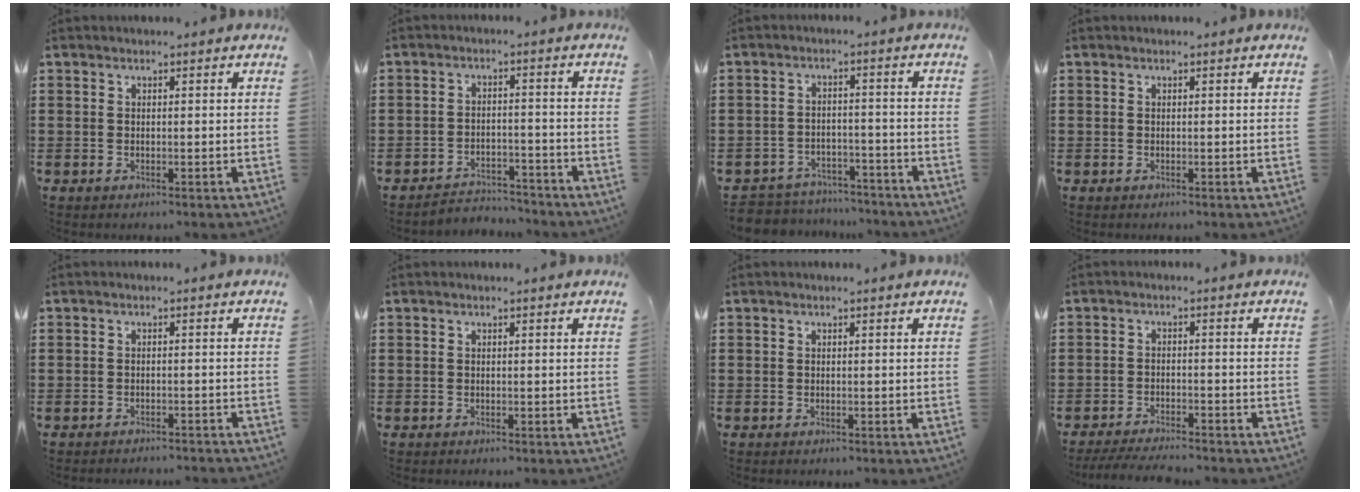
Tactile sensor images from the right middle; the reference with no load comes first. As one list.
[{"total": 3.5, "force": [-3.5, 0.6, -0.1], "torque": [-0.006, 0.002, -0.076]}, {"total": 4.5, "force": [-4.4, 0.8, -0.2], "torque": [-0.010, 0.004, -0.097]}, {"total": 0.0}, {"total": 1.2, "force": [-1.2, -0.1, 0.0], "torque": [-0.004, 0.003, -0.026]}, {"total": 0.0}, {"total": 0.0}, {"total": 3.5, "force": [-3.4, 0.1, 0.9], "torque": [-0.023, -0.003, -0.070]}]